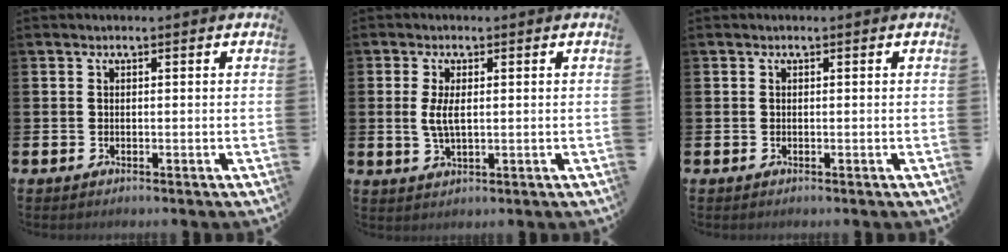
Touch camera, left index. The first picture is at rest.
{"total": 3.4, "force": [0.6, 1.3, 3.1], "torque": [-0.053, 0.002, 0.007]}
{"total": 0.0}